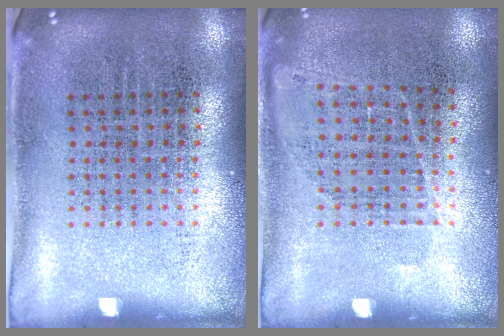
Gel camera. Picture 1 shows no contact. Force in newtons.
{"total": 0.9, "press": 0.7, "slide": 0.4}